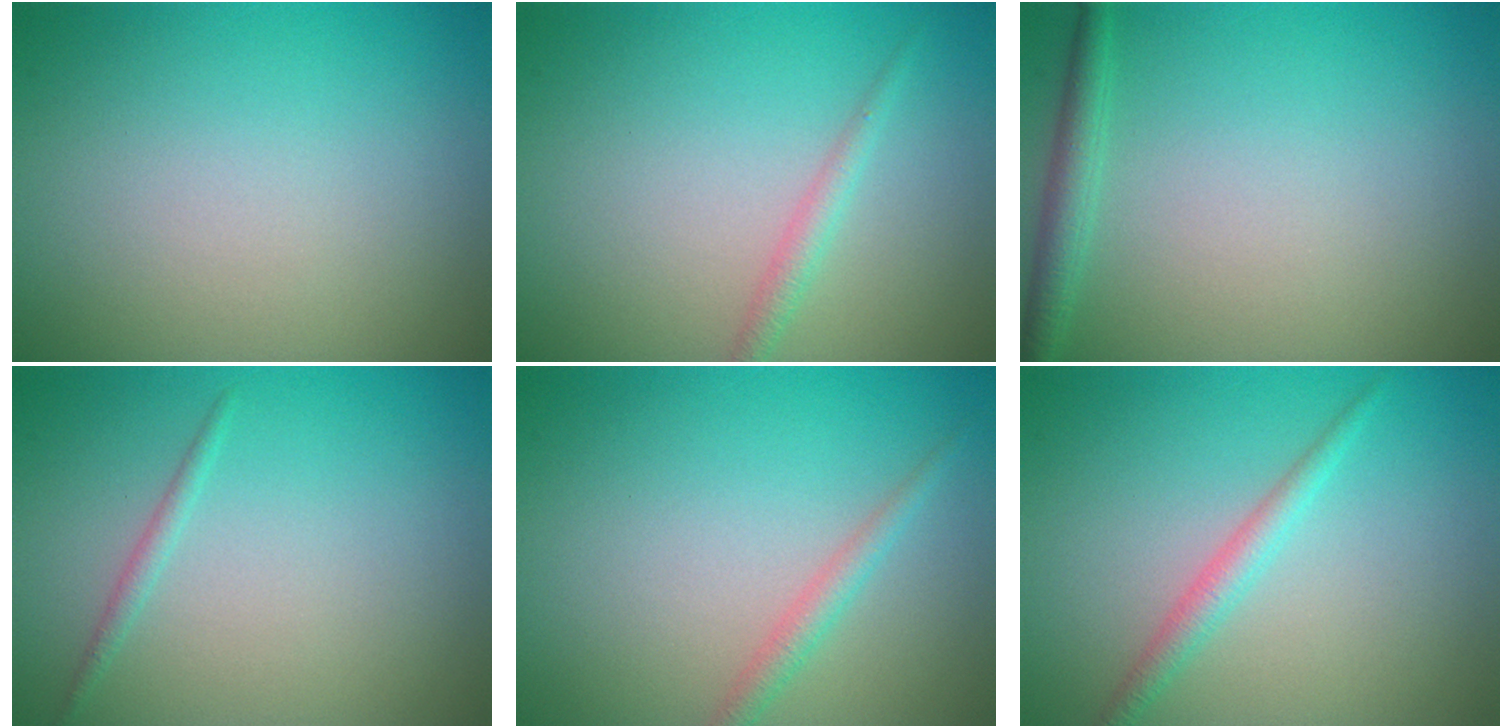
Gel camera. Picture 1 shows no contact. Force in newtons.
{"total": 1.4, "press": 1.4, "slide": 0.0}
{"total": 1.8, "press": 1.8, "slide": 0.1}
{"total": 0.9, "press": 0.9, "slide": 0.1}
{"total": 1.6, "press": 1.6, "slide": 0.0}
{"total": 1.8, "press": 1.8, "slide": 0.1}